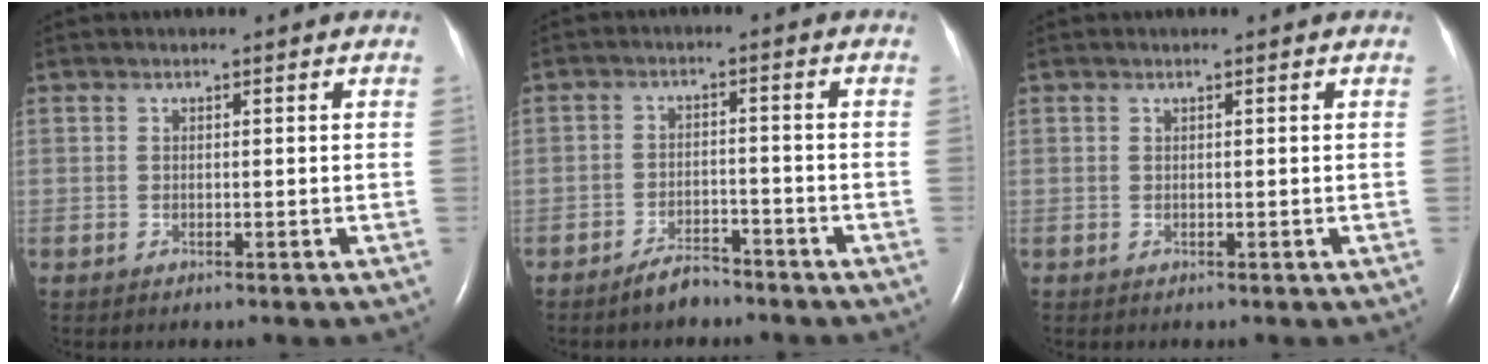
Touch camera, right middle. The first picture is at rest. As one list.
[{"total": 3.7, "force": [-3.3, 1.1, 1.3], "torque": [-0.030, 0.000, -0.056]}, {"total": 0.0}]